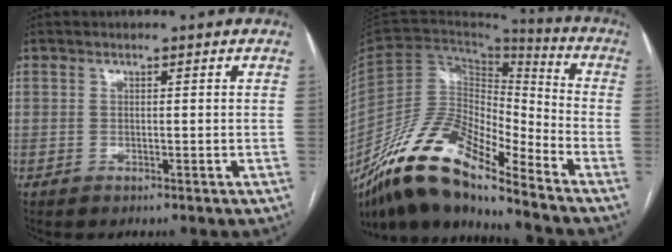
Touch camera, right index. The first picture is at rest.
{"total": 17.7, "force": [-13.7, 4.4, 10.4], "torque": [-0.193, 0.018, -0.252]}